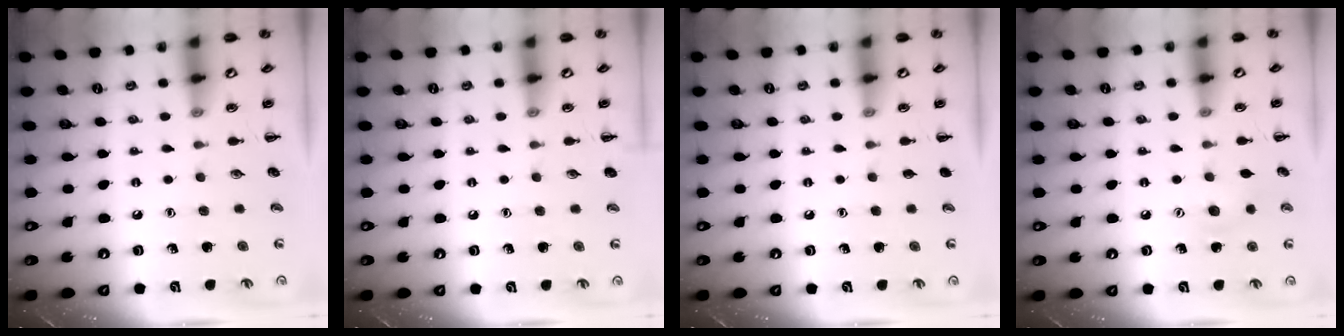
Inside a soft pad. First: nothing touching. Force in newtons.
{"total": 0.0}
{"total": 0.0}
{"total": 6.3, "press": 6.1, "slide": 1.4}